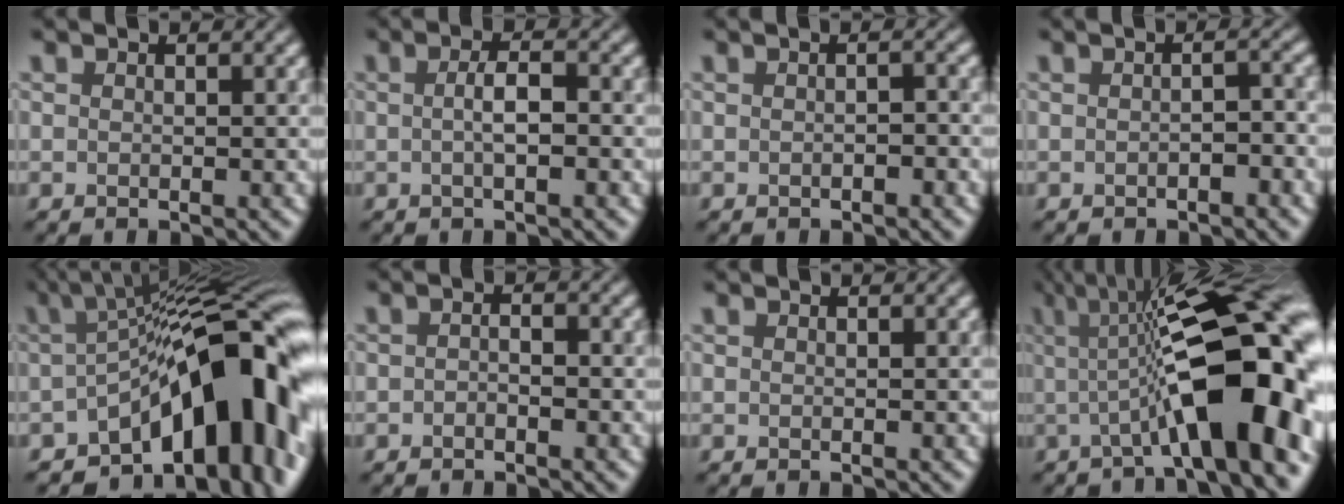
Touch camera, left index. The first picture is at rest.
{"total": 2.4, "force": [-0.2, 0.6, 2.3], "torque": [-0.040, 0.003, -0.005]}
{"total": 1.2, "force": [-0.5, 0.3, 1.0], "torque": [-0.016, 0.001, -0.009]}
{"total": 1.6, "force": [-0.8, 0.5, 1.3], "torque": [-0.022, 0.003, -0.014]}
{"total": 15.2, "force": [-5.1, 6.2, 12.9], "torque": [-0.127, 0.018, -0.087]}
{"total": 1.1, "force": [-0.6, 0.5, 0.9], "torque": [-0.016, 0.002, -0.013]}
{"total": 0.0}
{"total": 14.1, "force": [-0.8, 3.7, 13.5], "torque": [-0.179, 0.023, -0.023]}